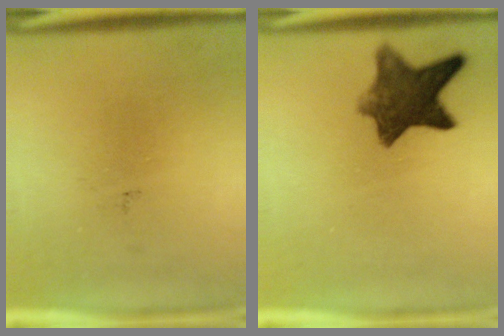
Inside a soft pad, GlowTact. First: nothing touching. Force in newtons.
{"total": 9.2}